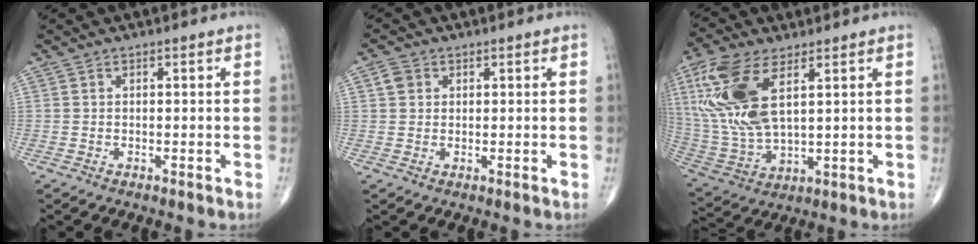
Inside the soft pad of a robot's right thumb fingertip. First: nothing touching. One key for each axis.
{"total": 2.5, "fx": 0.8, "fy": 2.1, "fz": 1.0, "tx": -0.012, "ty": 0.002, "tz": 0.013}
{"total": 17.3, "fx": 5.9, "fy": 7.6, "fz": 14.3, "tx": -0.324, "ty": -0.014, "tz": 0.122}